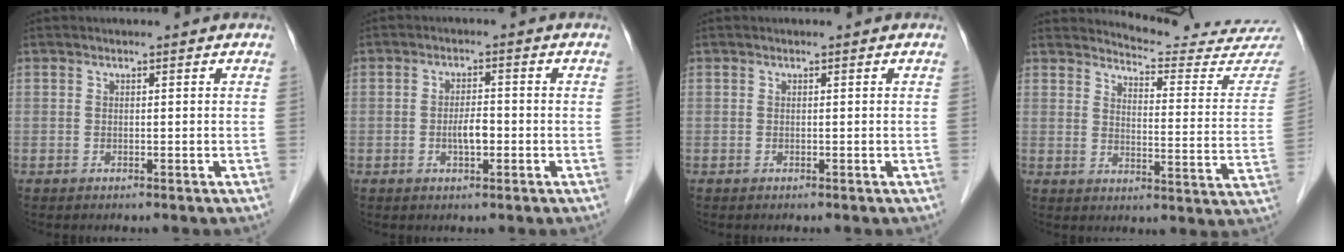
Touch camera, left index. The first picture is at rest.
{"total": 3.1, "force": [-1.0, 1.0, 2.7], "torque": [-0.051, -0.001, -0.017]}
{"total": 0.0}
{"total": 16.9, "force": [16.8, 0.4, 1.7], "torque": [-0.011, -0.121, 0.181]}